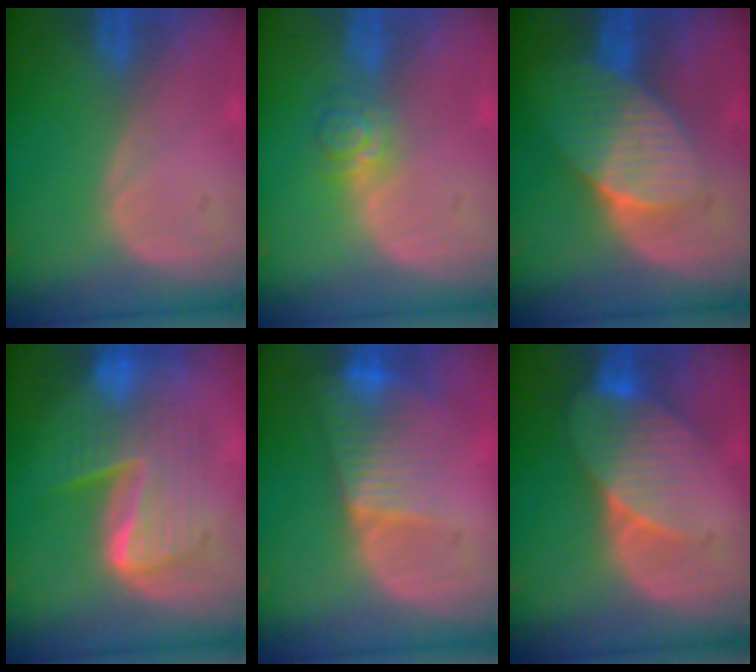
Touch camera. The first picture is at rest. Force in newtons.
{"total": 3.6, "press": 3.5, "slide": 0.7}
{"total": 7.7, "press": 6.9, "slide": 3.4}
{"total": 9.0, "press": 9.0, "slide": 0.6}
{"total": 7.9, "press": 6.8, "slide": 4.0}
{"total": 8.1, "press": 7.3, "slide": 3.5}